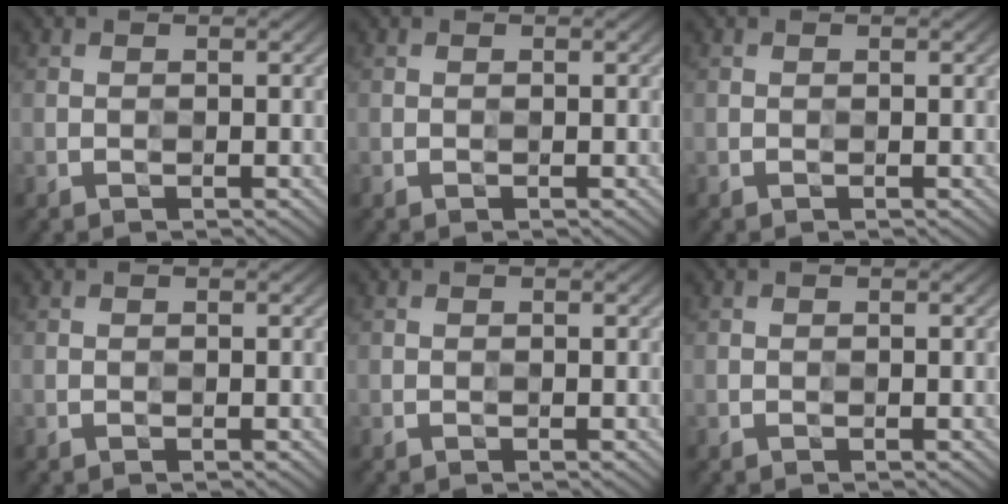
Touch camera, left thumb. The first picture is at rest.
{"total": 0.0}
{"total": 0.0}
{"total": 0.0}
{"total": 0.0}
{"total": 0.0}